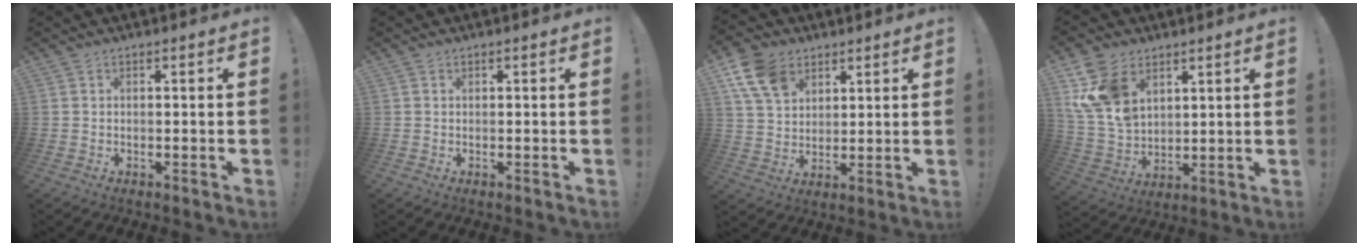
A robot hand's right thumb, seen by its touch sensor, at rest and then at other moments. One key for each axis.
{"total": 0.0}
{"total": 12.6, "fx": 6.6, "fy": 8.7, "fz": 6.1, "tx": -0.102, "ty": -0.024, "tz": 0.133}
{"total": 14.5, "fx": 6.7, "fy": 10.1, "fz": 8.0, "tx": -0.159, "ty": -0.035, "tz": 0.133}